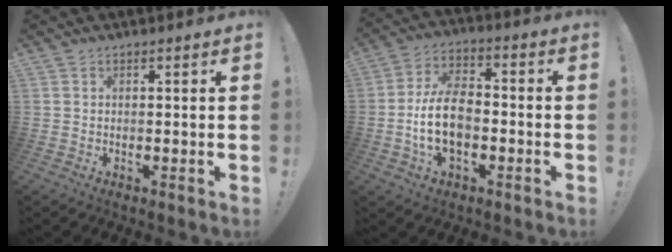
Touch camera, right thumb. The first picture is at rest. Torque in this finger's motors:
{"motor_torque": [1.47, 2.20, 1.12, -1.12, 0.08]}